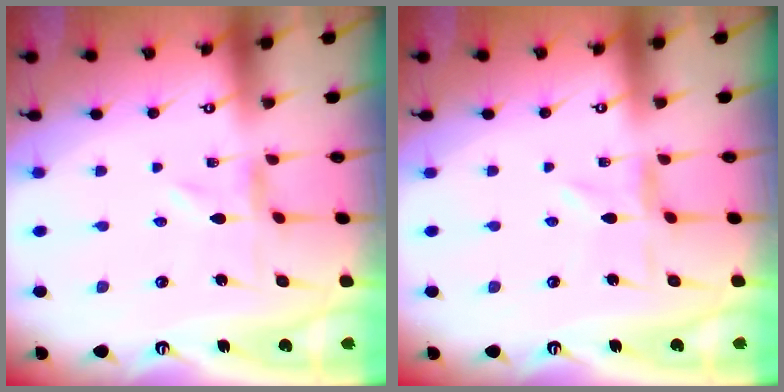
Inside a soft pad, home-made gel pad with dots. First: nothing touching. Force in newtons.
{"total": 1.3, "press": 1.2, "slide": 0.3}